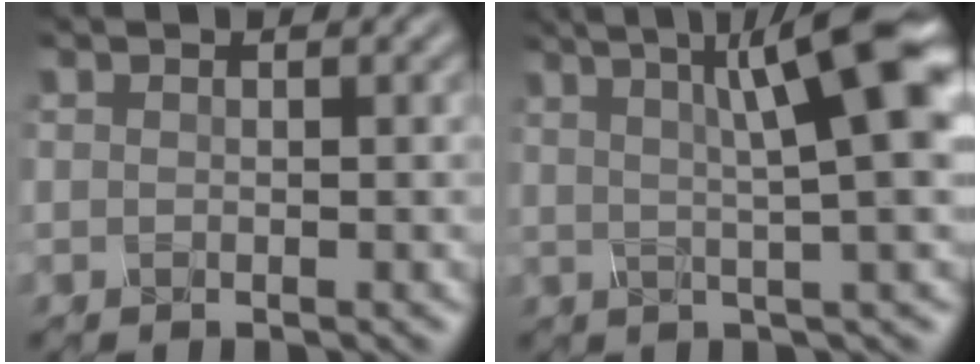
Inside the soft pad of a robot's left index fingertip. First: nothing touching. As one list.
[{"total": 9.7, "force": [3.3, 1.8, 9.0], "torque": [-0.109, 0.020, 0.045]}]